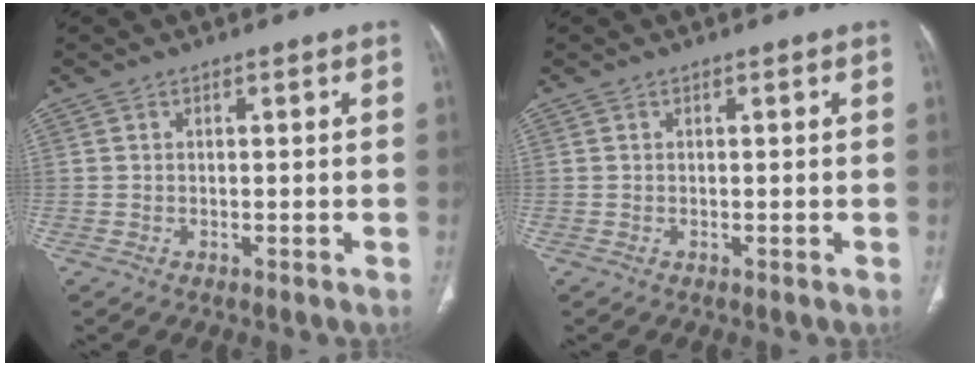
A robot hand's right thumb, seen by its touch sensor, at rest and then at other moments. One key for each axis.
{"total": 0.0}